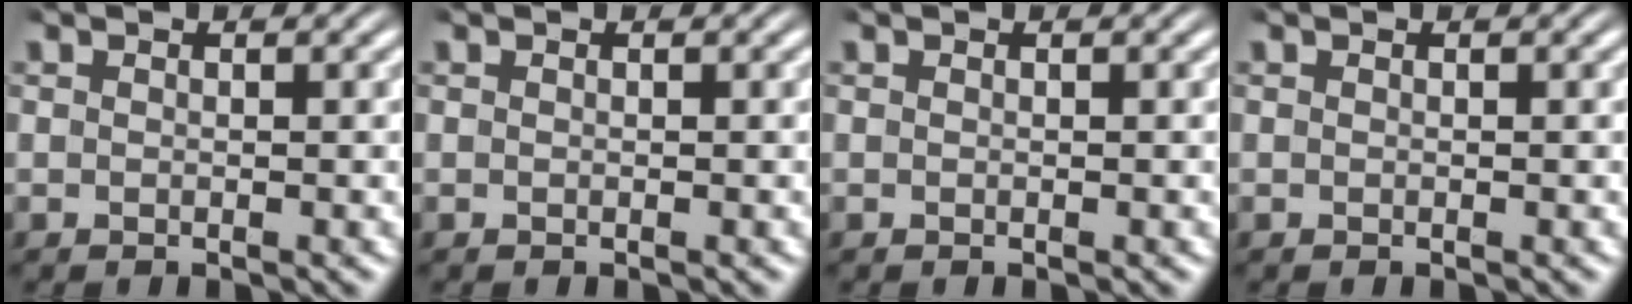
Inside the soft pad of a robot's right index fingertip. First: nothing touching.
{"total": 0.0}
{"total": 0.0}
{"total": 0.0}